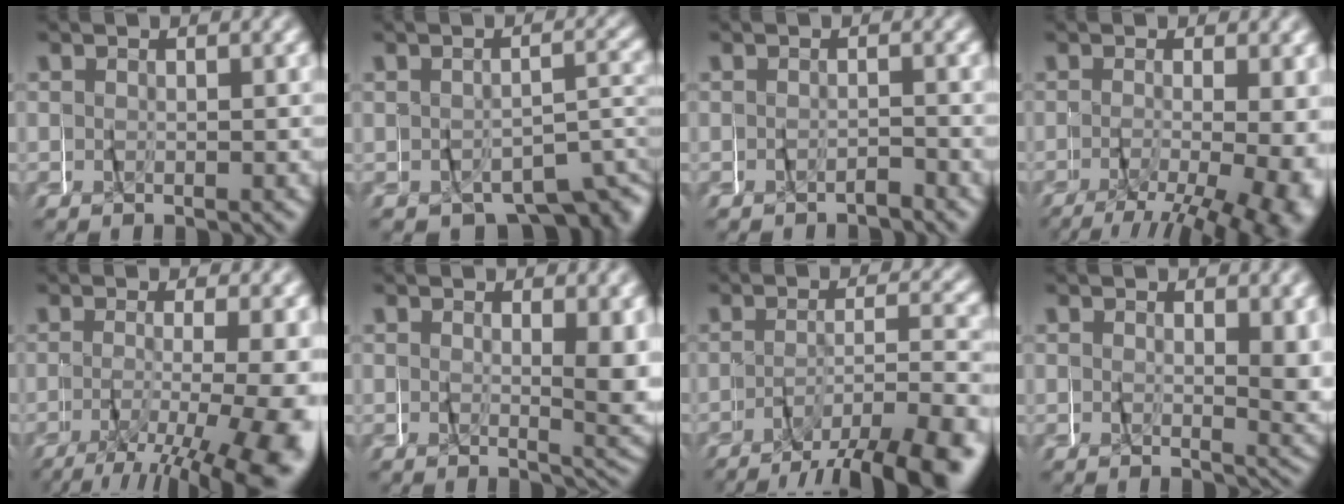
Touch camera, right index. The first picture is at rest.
{"total": 7.7, "force": [-5.1, 3.7, 4.4], "torque": [-0.052, -0.014, -0.077]}
{"total": 1.4, "force": [-1.3, -0.1, -0.5], "torque": [0.006, 0.000, -0.023]}
{"total": 7.0, "force": [-2.1, 2.4, 6.2], "torque": [-0.073, -0.022, -0.024]}
{"total": 6.6, "force": [-2.5, 0.9, 6.0], "torque": [-0.080, -0.016, -0.035]}
{"total": 2.4, "force": [0.6, 0.0, 2.3], "torque": [-0.033, -0.005, 0.011]}
{"total": 8.3, "force": [-6.2, 1.4, 5.4], "torque": [-0.081, -0.015, -0.098]}
{"total": 1.9, "force": [0.8, 0.1, 1.7], "torque": [-0.023, -0.003, 0.013]}